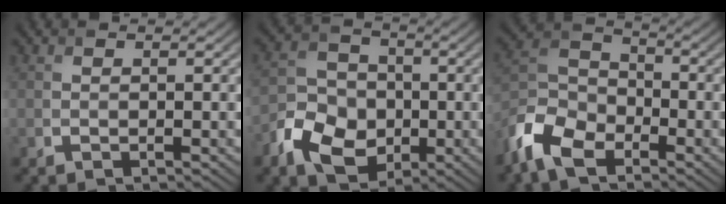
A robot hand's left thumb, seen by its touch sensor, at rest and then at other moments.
{"total": 8.5, "force": [-3.5, 6.4, 4.5], "torque": [-0.098, -0.013, -0.078]}
{"total": 9.2, "force": [-6.2, 4.8, 4.8], "torque": [-0.117, -0.012, -0.146]}